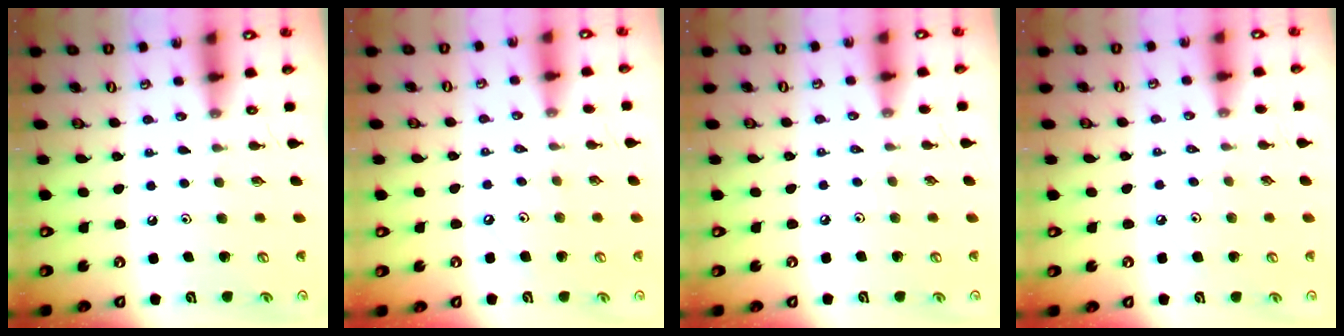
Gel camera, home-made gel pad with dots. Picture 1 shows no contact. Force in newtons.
{"total": 3.0, "press": 2.9, "slide": 0.4}
{"total": 1.7, "press": 1.7, "slide": 0.4}
{"total": 1.7, "press": 1.6, "slide": 0.3}